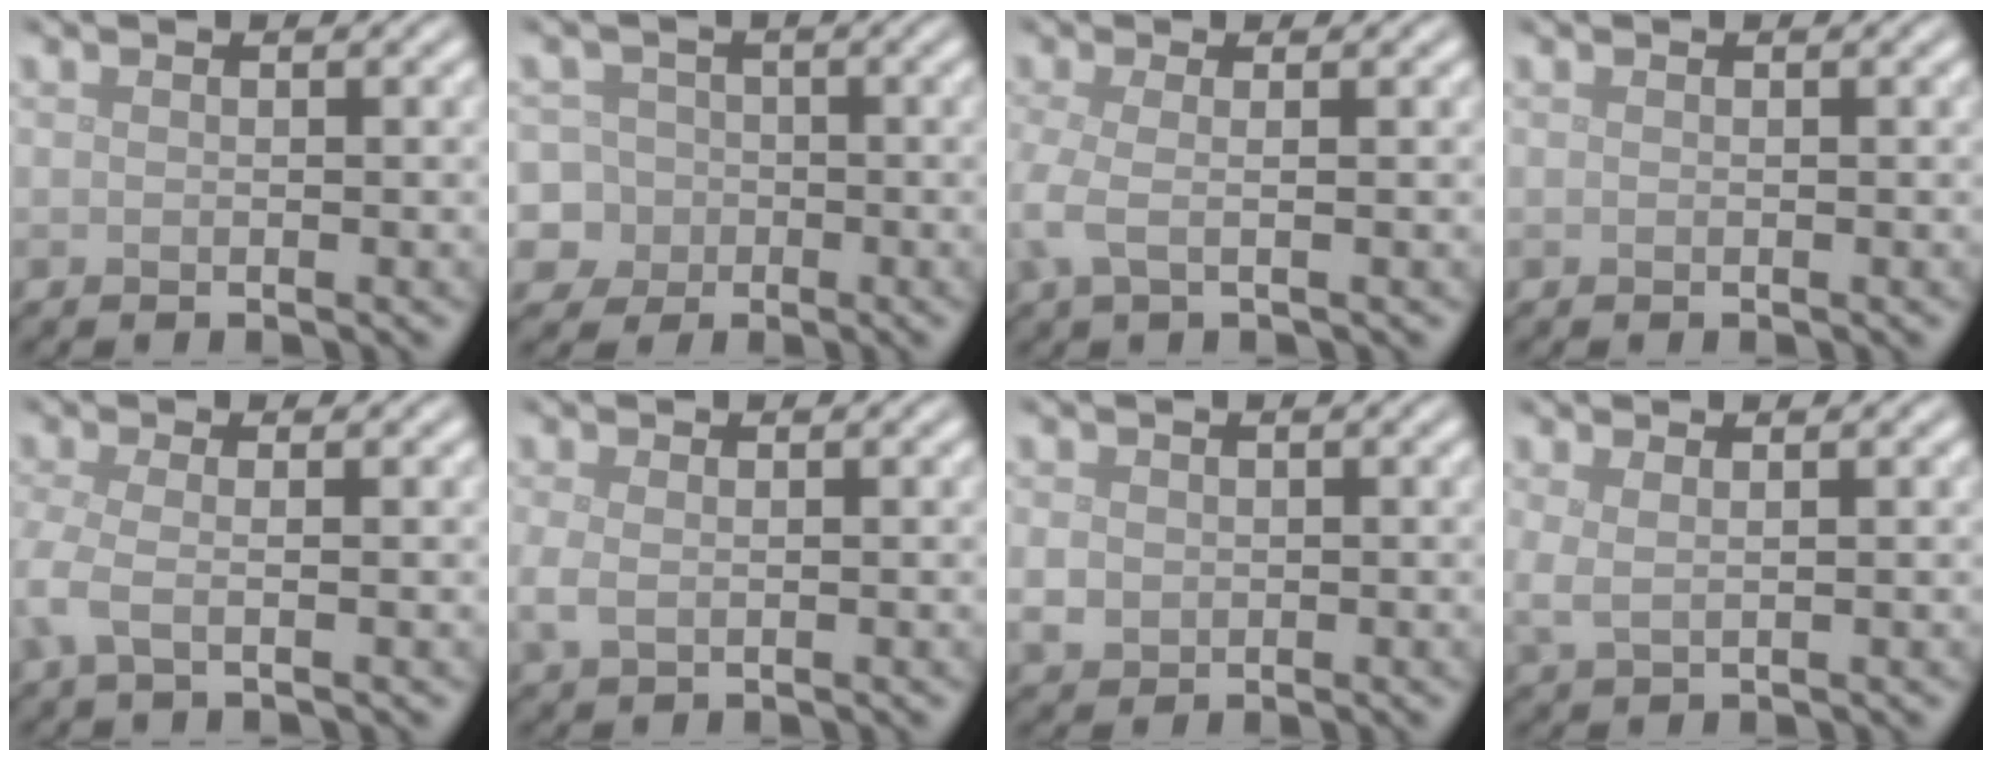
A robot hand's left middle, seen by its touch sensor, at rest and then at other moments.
{"total": 8.2, "force": [-2.4, 7.6, 1.8], "torque": [-0.037, 0.006, -0.078]}
{"total": 2.9, "force": [-0.5, 0.9, 2.7], "torque": [-0.070, -0.005, -0.015]}
{"total": 0.0}
{"total": 2.5, "force": [-0.6, 0.7, 2.3], "torque": [-0.058, -0.008, -0.021]}
{"total": 1.7, "force": [-0.1, 1.1, 1.3], "torque": [-0.038, -0.005, -0.001]}
{"total": 1.9, "force": [0.1, 1.8, 0.8], "torque": [-0.019, -0.004, 0.000]}
{"total": 1.6, "force": [0.8, 0.6, 1.3], "torque": [-0.027, -0.001, 0.015]}